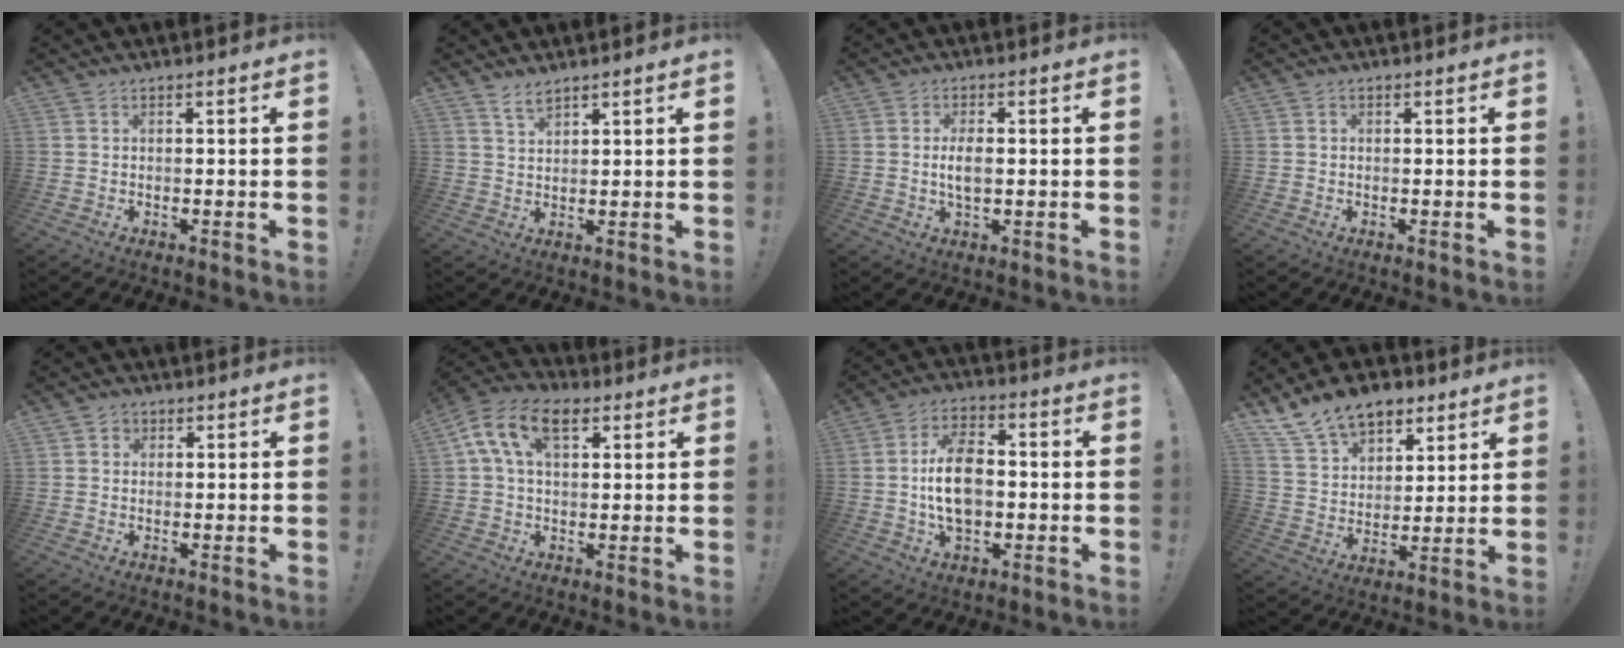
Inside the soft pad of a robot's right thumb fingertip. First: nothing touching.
{"total": 3.2, "force": [2.7, 0.8, 1.4], "torque": [-0.023, -0.017, 0.048]}
{"total": 4.5, "force": [-0.1, 2.0, 4.0], "torque": [-0.072, -0.007, -0.009]}
{"total": 0.6, "force": [-0.1, 0.5, 0.2], "torque": [-0.003, 0.002, -0.002]}
{"total": 2.1, "force": [0.7, 1.9, 0.5], "torque": [-0.004, -0.002, 0.010]}
{"total": 12.6, "force": [4.7, 7.5, 9.0], "torque": [-0.158, 0.002, 0.086]}
{"total": 13.9, "force": [-1.0, 9.0, 10.5], "torque": [-0.188, 0.004, -0.021]}
{"total": 14.7, "force": [10.3, 9.0, 5.3], "torque": [-0.103, -0.062, 0.198]}